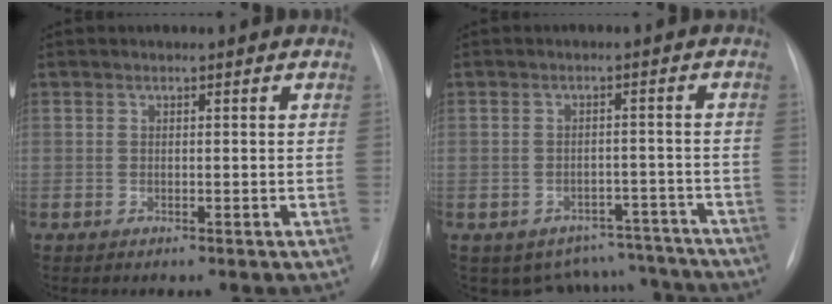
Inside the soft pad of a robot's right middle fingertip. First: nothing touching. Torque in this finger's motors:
{"motor_torque": [-0.30, -0.47, -0.09, -0.01]}